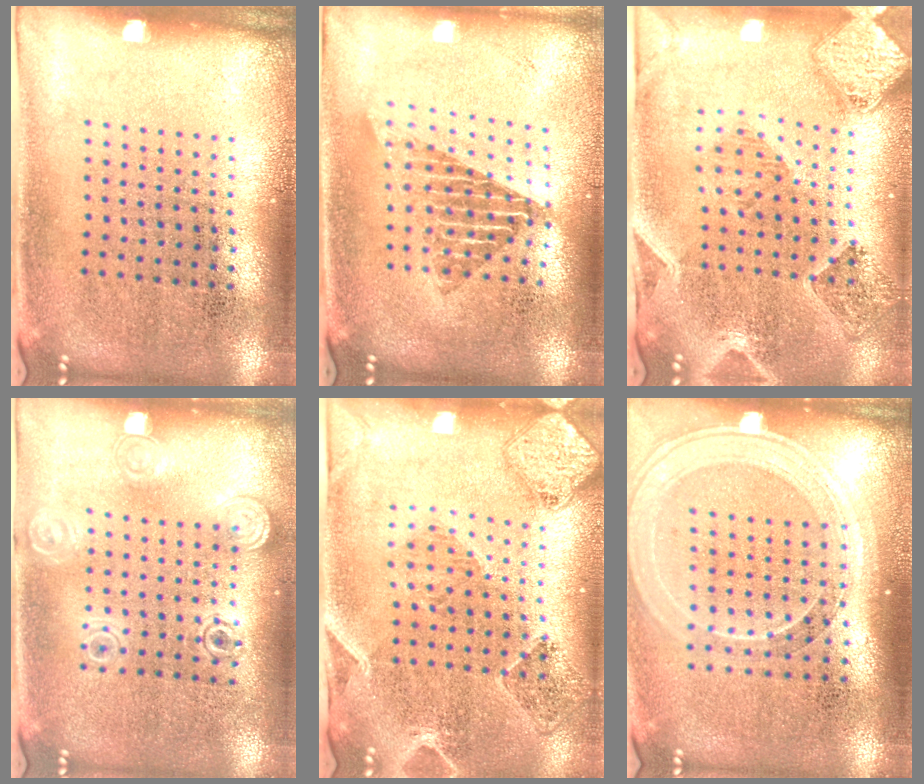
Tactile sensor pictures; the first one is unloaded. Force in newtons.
{"total": 1.7, "press": 1.4, "slide": 1.0}
{"total": 1.5, "press": 1.4, "slide": 0.3}
{"total": 1.3, "press": 1.2, "slide": 0.4}
{"total": 0.7, "press": 0.7, "slide": 0.3}
{"total": 1.9, "press": 1.7, "slide": 0.8}